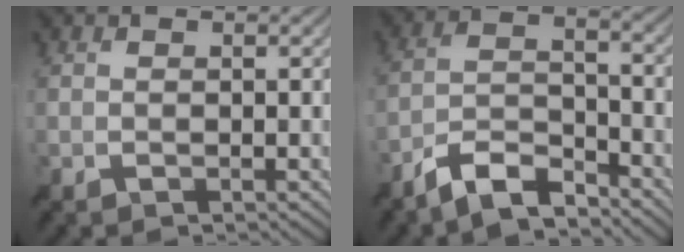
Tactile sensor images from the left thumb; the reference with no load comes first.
{"total": 6.7, "force": [-5.5, 1.7, 3.4], "torque": [-0.068, 0.000, -0.115]}